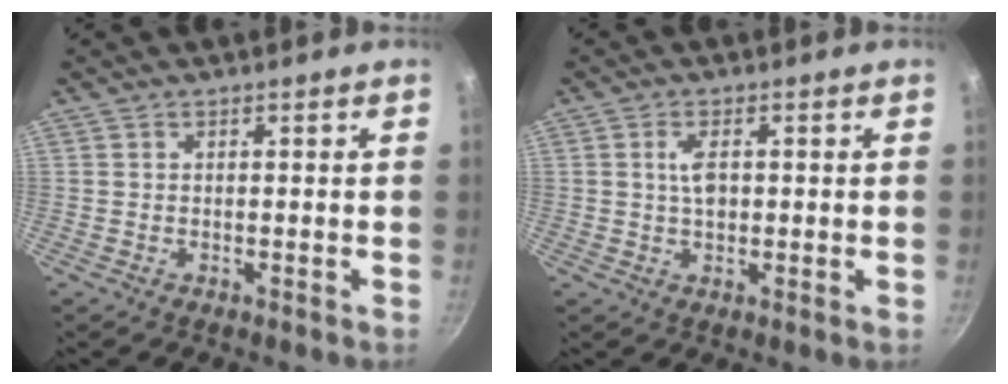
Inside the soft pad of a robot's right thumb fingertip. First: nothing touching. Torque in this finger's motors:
{"motor_torque": [-0.74, 1.07, 0.32, 0.00, 0.25]}